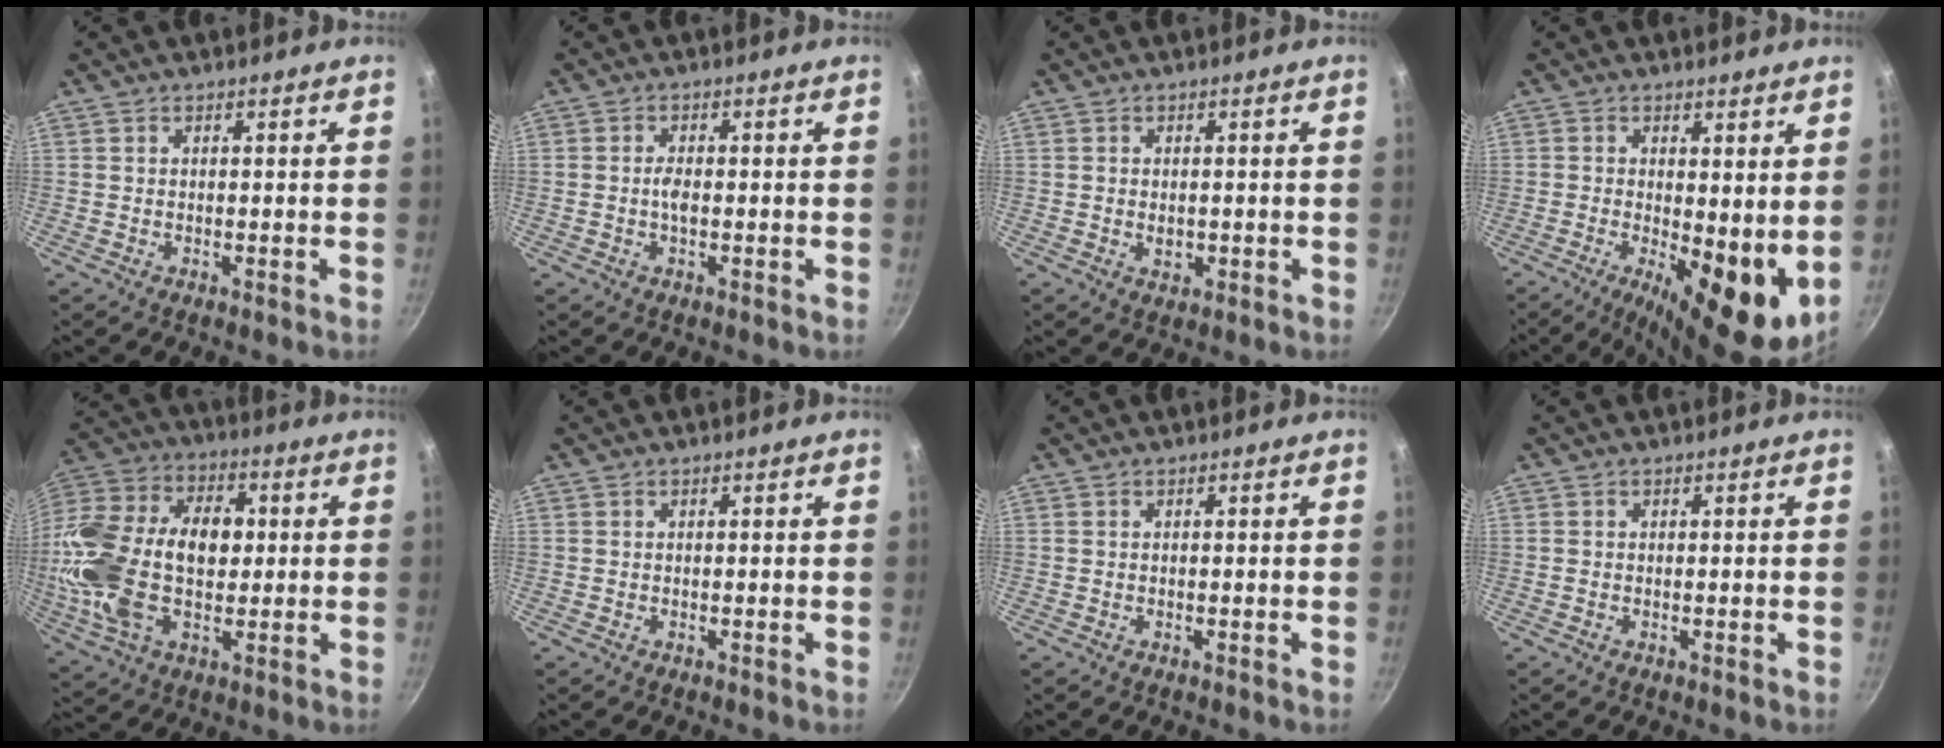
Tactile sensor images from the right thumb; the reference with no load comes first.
{"total": 2.2, "force": [-0.3, 1.1, 1.9], "torque": [-0.035, 0.007, -0.009]}
{"total": 2.2, "force": [-0.3, 1.6, 1.5], "torque": [-0.022, -0.003, -0.002]}
{"total": 12.2, "force": [-0.7, 4.6, 11.2], "torque": [-0.145, -0.023, -0.003]}
{"total": 24.7, "force": [0.1, 15.6, 19.1], "torque": [-0.357, 0.034, -0.007]}
{"total": 0.0}
{"total": 0.0}
{"total": 0.0}